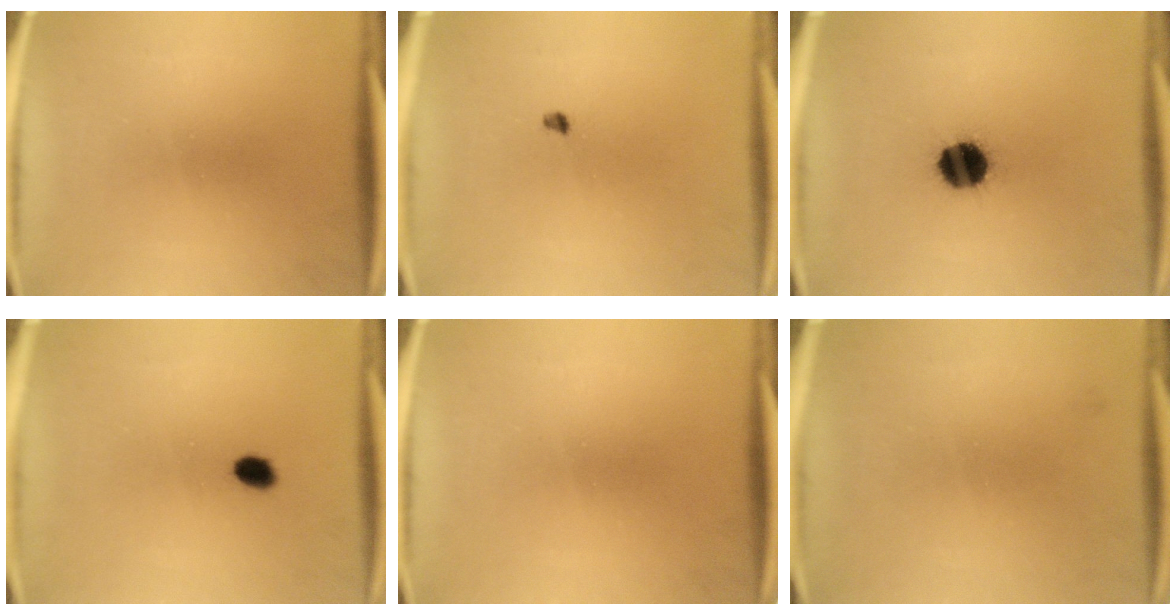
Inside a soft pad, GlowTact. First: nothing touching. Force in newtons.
{"total": 1.1}
{"total": 11.0}
{"total": 2.6}
{"total": 0.0}
{"total": 1.1}